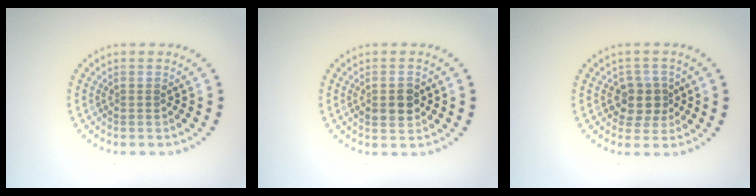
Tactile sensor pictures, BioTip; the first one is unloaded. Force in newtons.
{"total": 2.7, "press": 2.7, "slide": 0.2}
{"total": 2.6, "press": 2.3, "slide": 1.2}